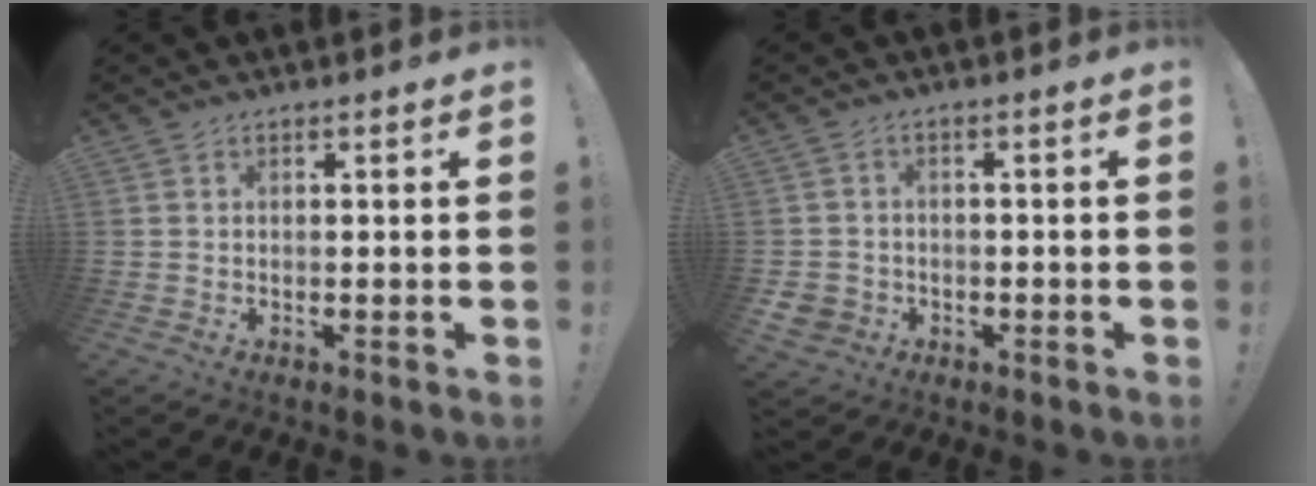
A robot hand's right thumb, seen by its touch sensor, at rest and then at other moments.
{"total": 3.8, "force": [-1.2, 3.4, 1.2], "torque": [-0.026, 0.003, -0.023]}